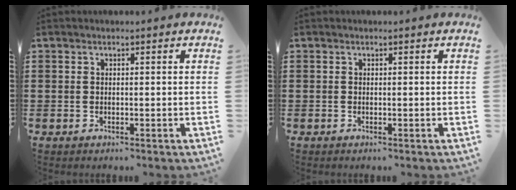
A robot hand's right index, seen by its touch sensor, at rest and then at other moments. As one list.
[{"total": 0.0}]